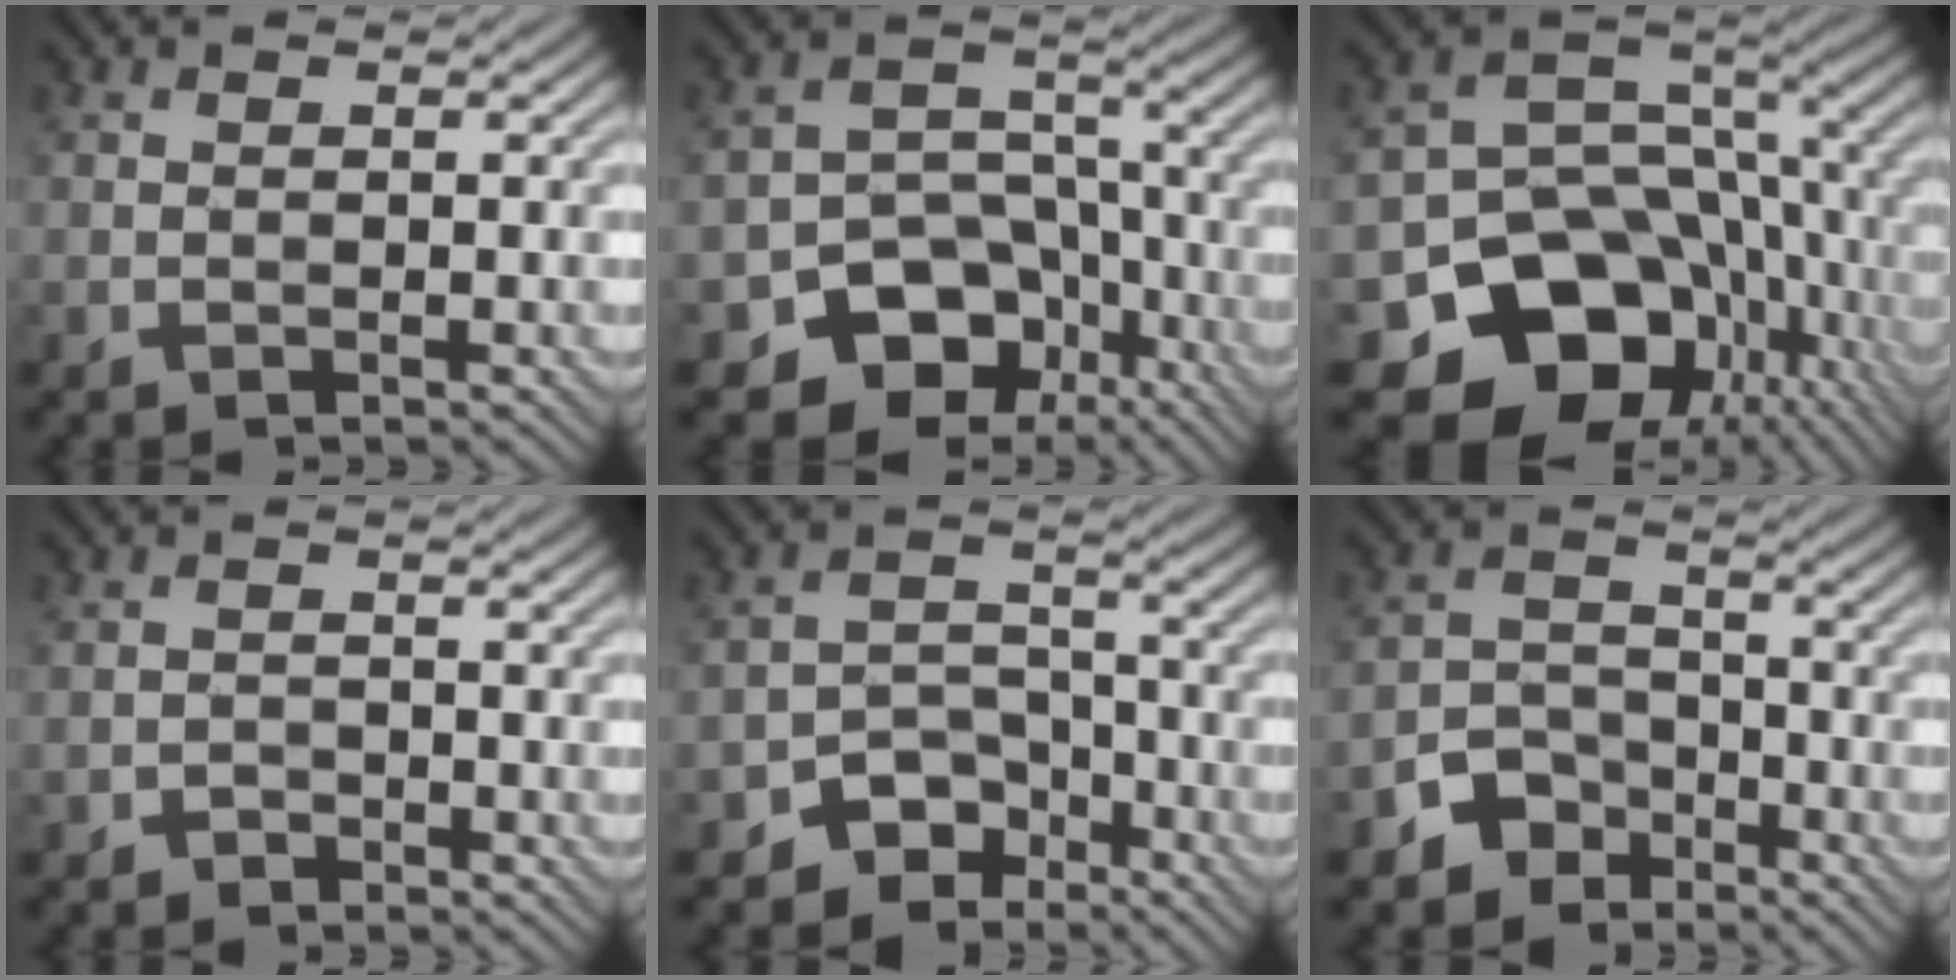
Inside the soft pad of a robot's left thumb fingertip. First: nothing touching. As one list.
[{"total": 10.7, "force": [-5.8, 7.8, 4.6], "torque": [-0.066, -0.002, -0.102]}, {"total": 16.2, "force": [-6.7, 12.2, 8.3], "torque": [-0.151, -0.039, -0.104]}, {"total": 1.4, "force": [-1.1, 0.8, 0.2], "torque": [-0.001, 0.002, -0.022]}, {"total": 6.6, "force": [-4.6, 4.2, 2.1], "torque": [-0.028, -0.002, -0.085]}, {"total": 5.5, "force": [-3.7, 3.7, 1.5], "torque": [-0.026, 0.001, -0.079]}]